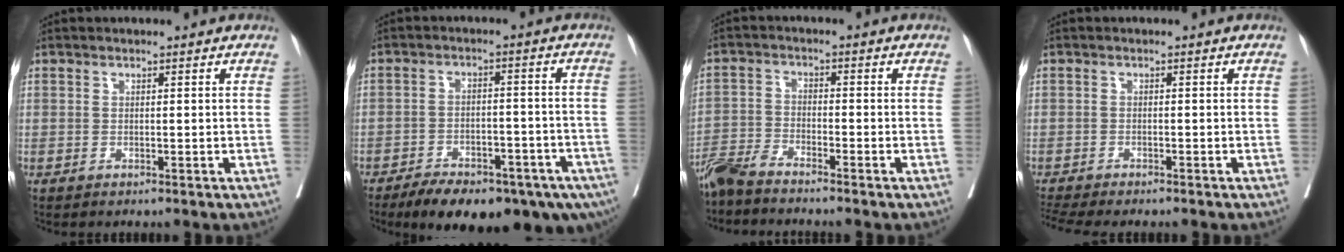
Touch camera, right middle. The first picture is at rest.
{"total": 18.9, "force": [-13.0, 7.2, 11.7], "torque": [-0.150, 0.005, -0.176]}
{"total": 4.7, "force": [-4.4, -0.2, 1.6], "torque": [-0.032, -0.016, -0.092]}
{"total": 7.3, "force": [-6.6, 0.8, 3.1], "torque": [-0.045, -0.003, -0.102]}